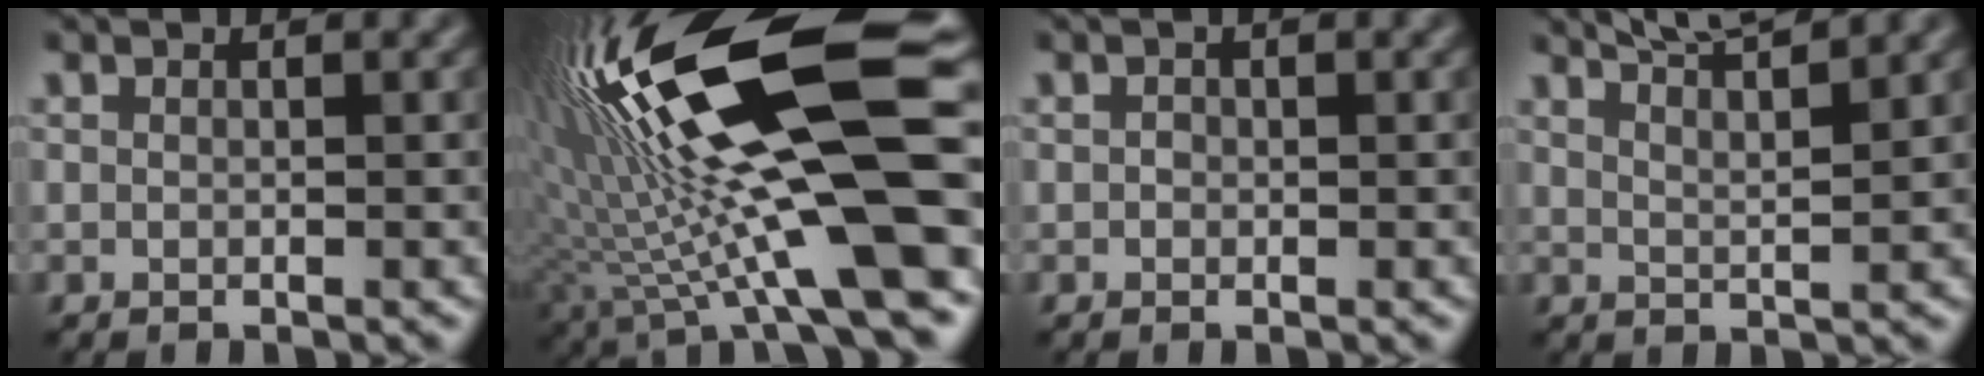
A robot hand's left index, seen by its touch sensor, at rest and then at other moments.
{"total": 19.9, "force": [3.8, 5.3, 18.8], "torque": [-0.332, 0.002, 0.069]}
{"total": 0.5, "force": [0.0, 0.4, 0.2], "torque": [-0.003, -0.002, -0.002]}
{"total": 6.2, "force": [5.0, 1.3, 3.5], "torque": [-0.028, 0.026, 0.041]}